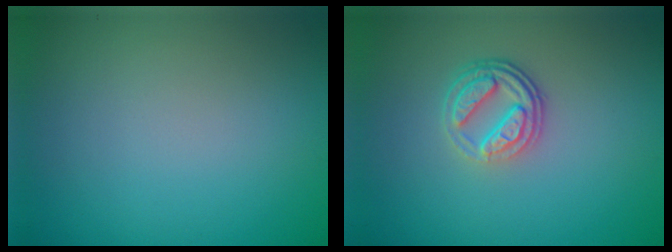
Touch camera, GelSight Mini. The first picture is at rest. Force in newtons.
{"total": 3.6, "press": 2.7, "slide": 2.4}